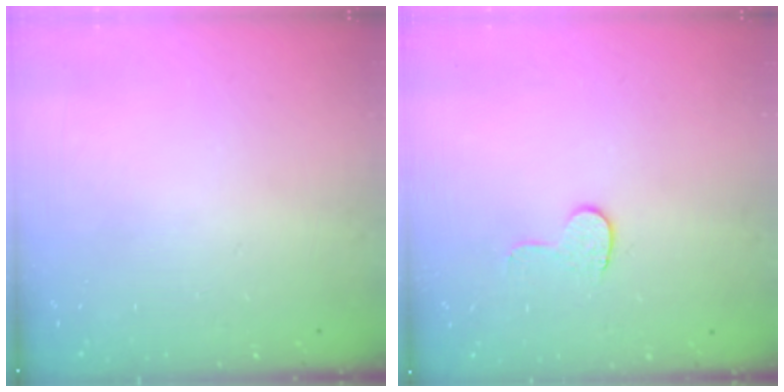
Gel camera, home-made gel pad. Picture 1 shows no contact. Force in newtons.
{"total": 5.4, "press": 5.4, "slide": 0.5}